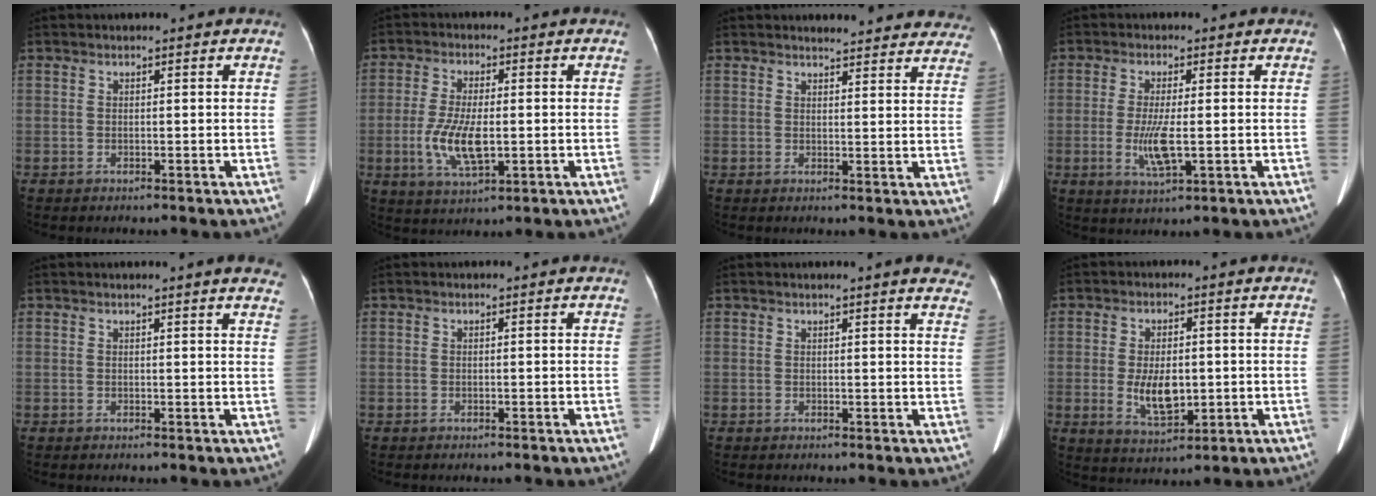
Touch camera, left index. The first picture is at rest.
{"total": 7.9, "force": [-1.5, 2.6, 7.3], "torque": [-0.156, -0.007, -0.022]}
{"total": 15.5, "force": [14.7, 3.2, 3.8], "torque": [-0.017, -0.028, 0.148]}
{"total": 5.4, "force": [-0.9, 1.1, 5.2], "torque": [-0.110, -0.012, -0.014]}
{"total": 7.0, "force": [6.1, 0.3, 3.4], "torque": [-0.033, -0.002, 0.047]}
{"total": 0.0}
{"total": 9.4, "force": [8.3, 1.1, 4.3], "torque": [-0.033, -0.008, 0.069]}
{"total": 6.8, "force": [-0.7, 3.3, 6.0], "torque": [-0.116, -0.008, -0.003]}